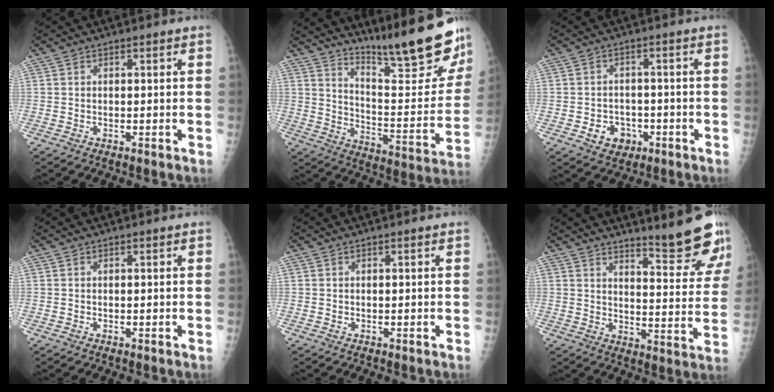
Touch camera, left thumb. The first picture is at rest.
{"total": 21.7, "force": [17.8, 2.4, 12.2], "torque": [-0.154, -0.140, 0.261]}
{"total": 5.5, "force": [-2.2, 4.6, 2.2], "torque": [-0.011, 0.015, -0.026]}
{"total": 0.0}
{"total": 0.0}
{"total": 14.6, "force": [11.9, 2.1, 8.2], "torque": [-0.079, -0.099, 0.156]}